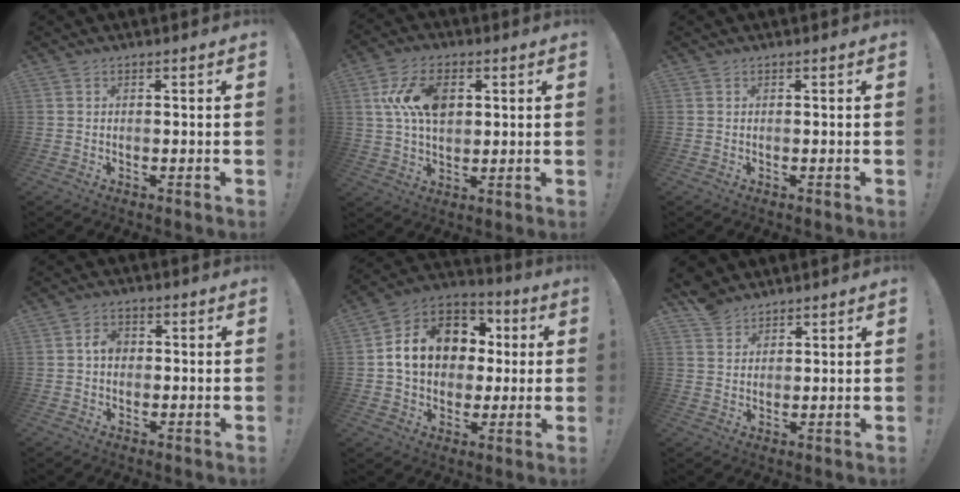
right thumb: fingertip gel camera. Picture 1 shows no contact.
{"total": 13.3, "force": [3.2, 8.6, 9.7], "torque": [-0.180, 0.009, 0.060]}
{"total": 0.0}
{"total": 4.2, "force": [0.1, 3.0, 2.9], "torque": [-0.047, 0.011, 0.000]}
{"total": 16.7, "force": [3.2, 13.2, 9.7], "torque": [-0.131, -0.002, 0.070]}
{"total": 5.7, "force": [4.8, 3.0, 1.0], "torque": [-0.012, -0.027, 0.093]}